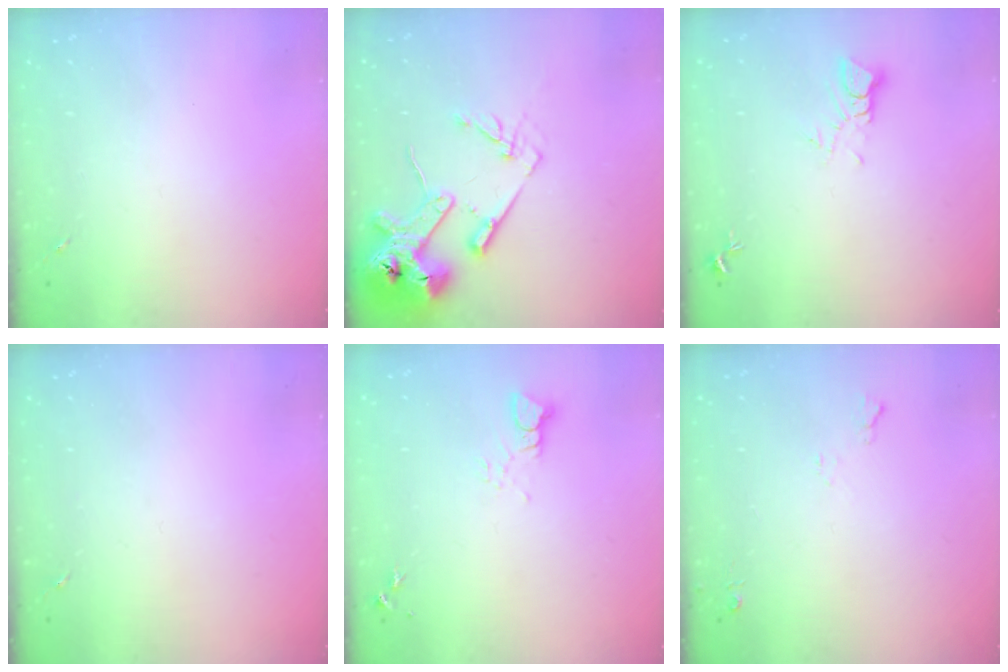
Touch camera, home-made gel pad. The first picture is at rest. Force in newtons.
{"total": 16.8, "press": 16.7, "slide": 1.9}
{"total": 3.8, "press": 3.8, "slide": 0.4}
{"total": 0.0}
{"total": 3.4, "press": 3.4, "slide": 0.3}
{"total": 4.9, "press": 4.8, "slide": 0.9}